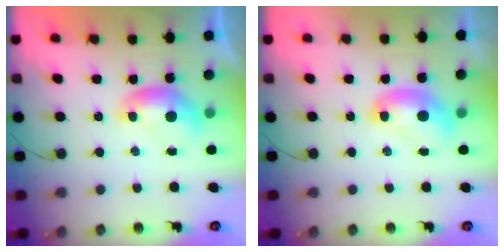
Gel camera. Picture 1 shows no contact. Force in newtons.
{"total": 2.2, "press": 2.2, "slide": 0.2}